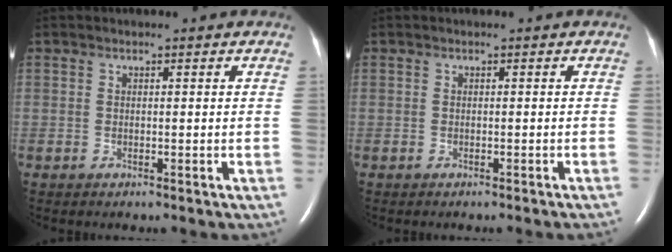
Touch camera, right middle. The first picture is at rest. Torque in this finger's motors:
{"motor_torque": [0.27, -0.24, -0.01, 0.00]}